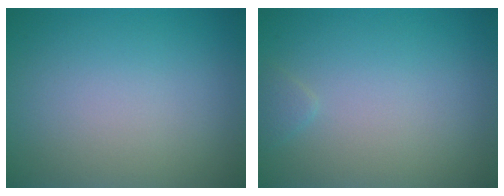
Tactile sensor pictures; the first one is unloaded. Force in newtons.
{"total": 0.7, "press": 0.7, "slide": 0.1}